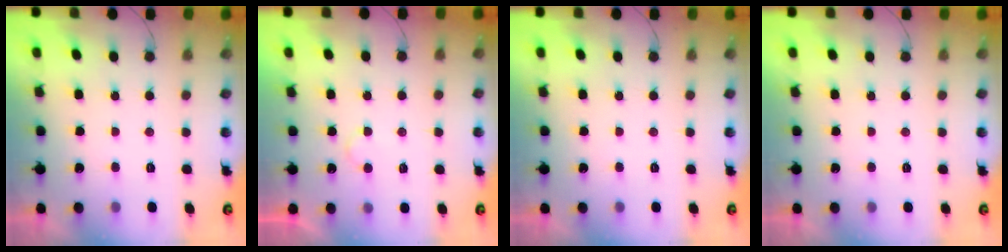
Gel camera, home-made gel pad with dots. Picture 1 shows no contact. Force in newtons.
{"total": 3.6, "press": 3.6, "slide": 0.3}
{"total": 0.0}
{"total": 1.8, "press": 1.8, "slide": 0.0}